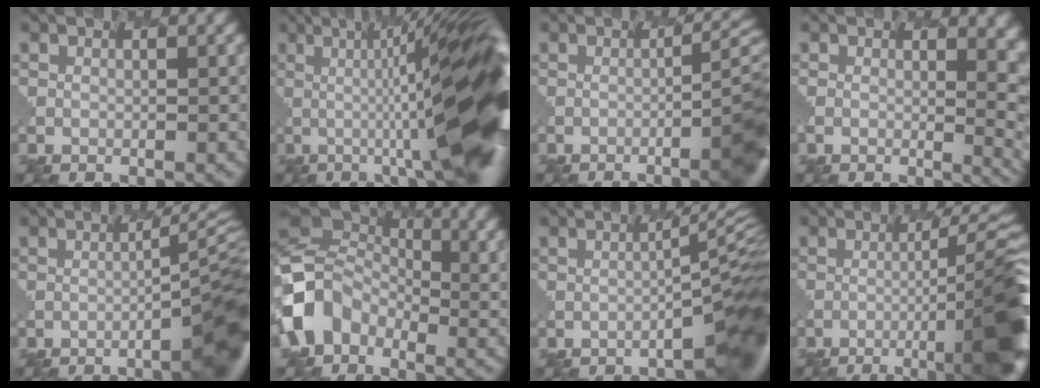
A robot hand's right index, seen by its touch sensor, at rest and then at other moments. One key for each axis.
{"total": 15.5, "fx": 0.7, "fy": 3.0, "fz": 15.2, "tx": -0.171, "ty": 0.029, "tz": 0.002}
{"total": 7.9, "fx": -2.8, "fy": 1.7, "fz": 7.2, "tx": -0.067, "ty": 0.013, "tz": -0.047}
{"total": 6.0, "fx": 0.7, "fy": 2.5, "fz": 5.4, "tx": -0.020, "ty": 0.014, "tz": -0.008}
{"total": 7.7, "fx": -3.1, "fy": 1.2, "fz": 6.9, "tx": -0.072, "ty": 0.017, "tz": -0.054}
{"total": 4.3, "fx": -1.8, "fy": 3.9, "fz": 0.6, "tx": -0.039, "ty": 0.020, "tz": -0.081}
{"total": 6.9, "fx": -2.8, "fy": 1.1, "fz": 6.2, "tx": -0.055, "ty": 0.020, "tz": -0.053}
{"total": 10.4, "fx": -3.8, "fy": 1.7, "fz": 9.5, "tx": -0.101, "ty": 0.019, "tz": -0.070}